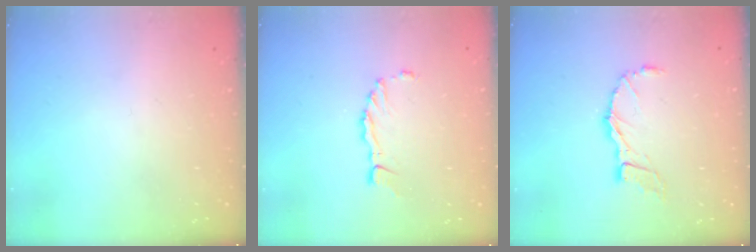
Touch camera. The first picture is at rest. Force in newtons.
{"total": 2.7, "press": 2.7, "slide": 0.2}
{"total": 8.1, "press": 8.0, "slide": 1.0}